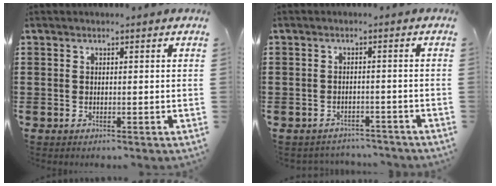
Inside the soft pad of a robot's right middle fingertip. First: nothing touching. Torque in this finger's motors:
{"motor_torque": [0.10, 0.08, 0.02, 0.00]}